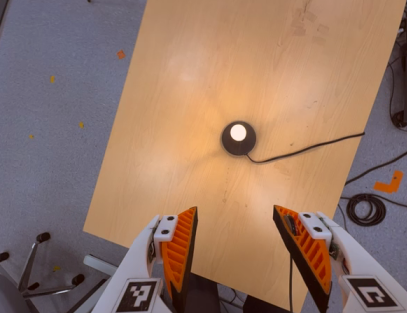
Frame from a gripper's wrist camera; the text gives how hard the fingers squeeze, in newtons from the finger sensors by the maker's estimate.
{"total": 0.0}